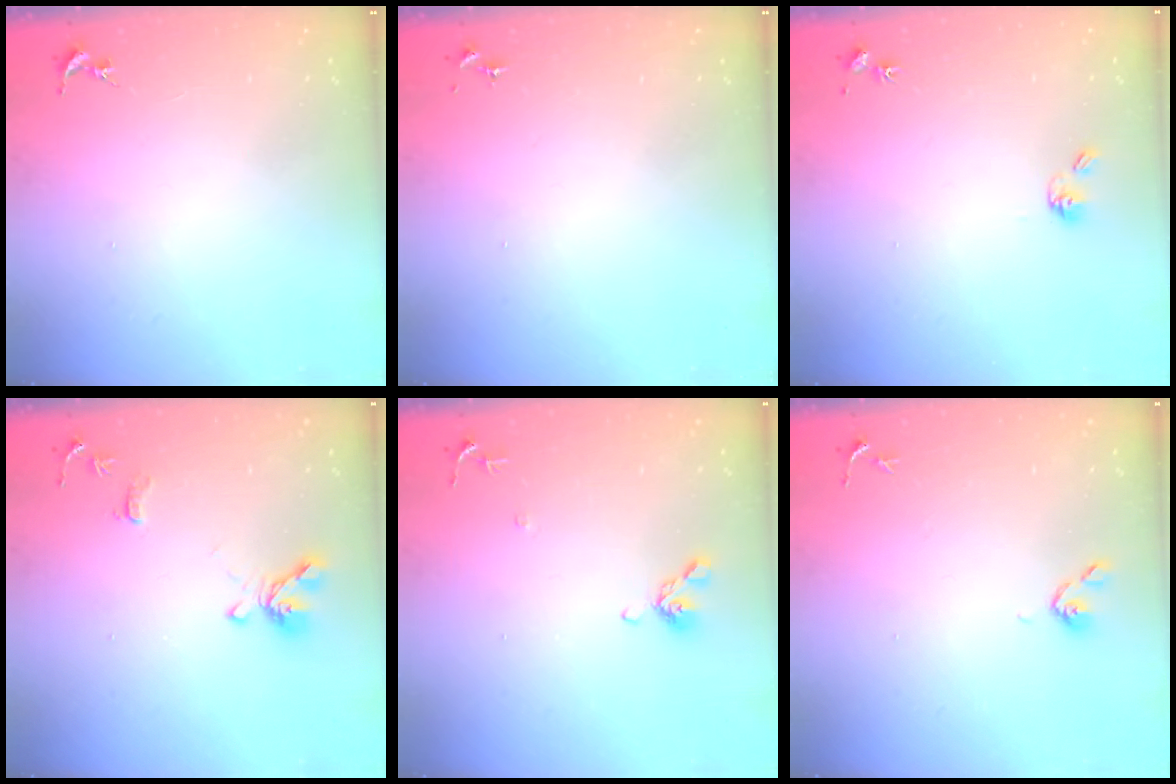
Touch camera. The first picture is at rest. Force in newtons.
{"total": 0.0}
{"total": 6.0, "press": 5.6, "slide": 2.1}
{"total": 12.7, "press": 12.6, "slide": 1.5}
{"total": 8.7, "press": 8.5, "slide": 1.8}
{"total": 5.3, "press": 5.2, "slide": 0.8}